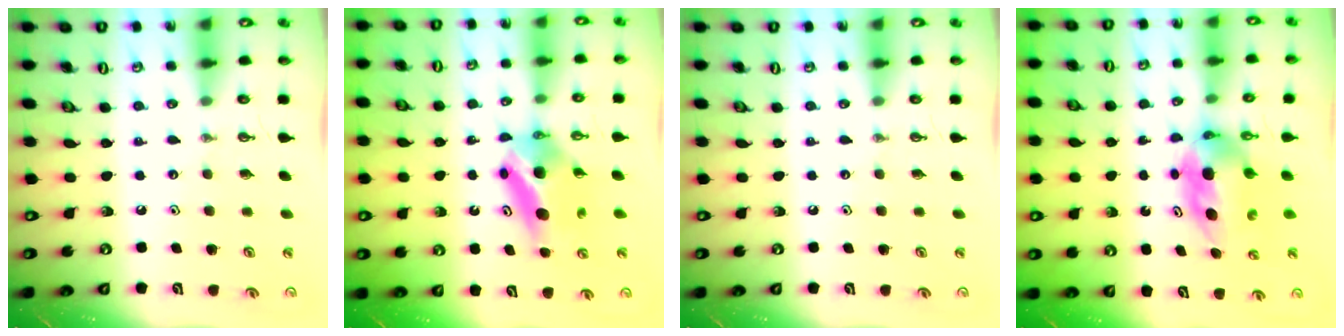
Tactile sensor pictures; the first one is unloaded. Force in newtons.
{"total": 6.5, "press": 6.2, "slide": 2.0}
{"total": 0.0}
{"total": 5.7, "press": 5.5, "slide": 1.5}